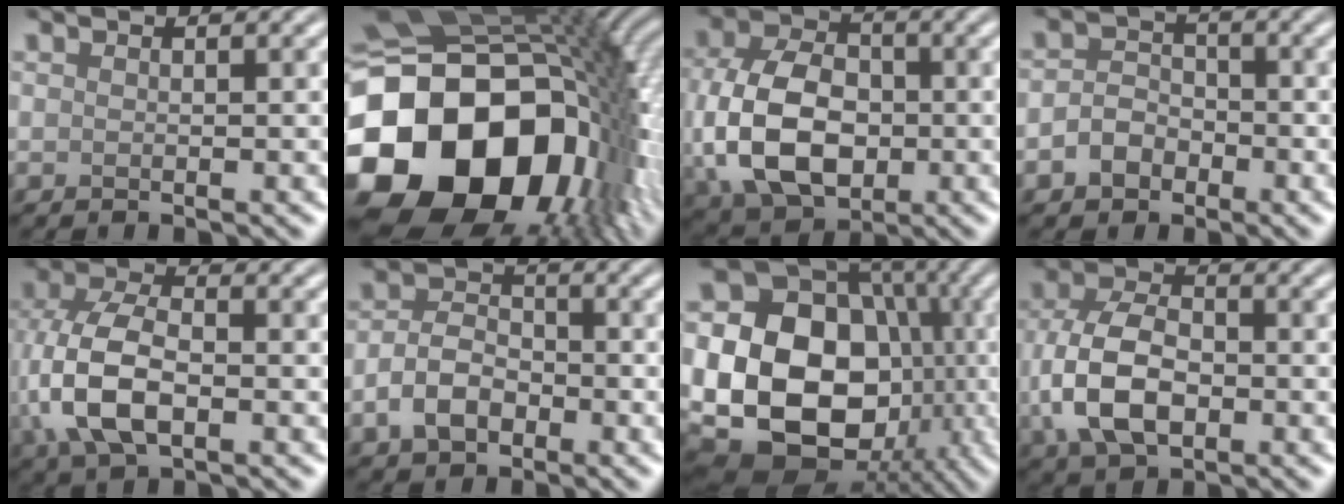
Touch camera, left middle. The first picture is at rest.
{"total": 22.5, "force": [-4.9, 17.2, 13.5], "torque": [-0.308, -0.030, -0.085]}
{"total": 10.2, "force": [-1.0, 7.1, 7.2], "torque": [-0.158, -0.006, -0.023]}
{"total": 2.8, "force": [-1.2, 2.2, 1.2], "torque": [-0.020, 0.005, -0.026]}
{"total": 7.9, "force": [-1.4, 4.5, 6.4], "torque": [-0.155, 0.000, -0.032]}
{"total": 4.1, "force": [-1.7, 2.8, 2.5], "torque": [-0.050, 0.004, -0.038]}
{"total": 19.6, "force": [-2.7, 15.7, 11.3], "torque": [-0.193, -0.026, -0.058]}
{"total": 7.4, "force": [-1.5, 4.6, 5.6], "torque": [-0.129, -0.002, -0.033]}